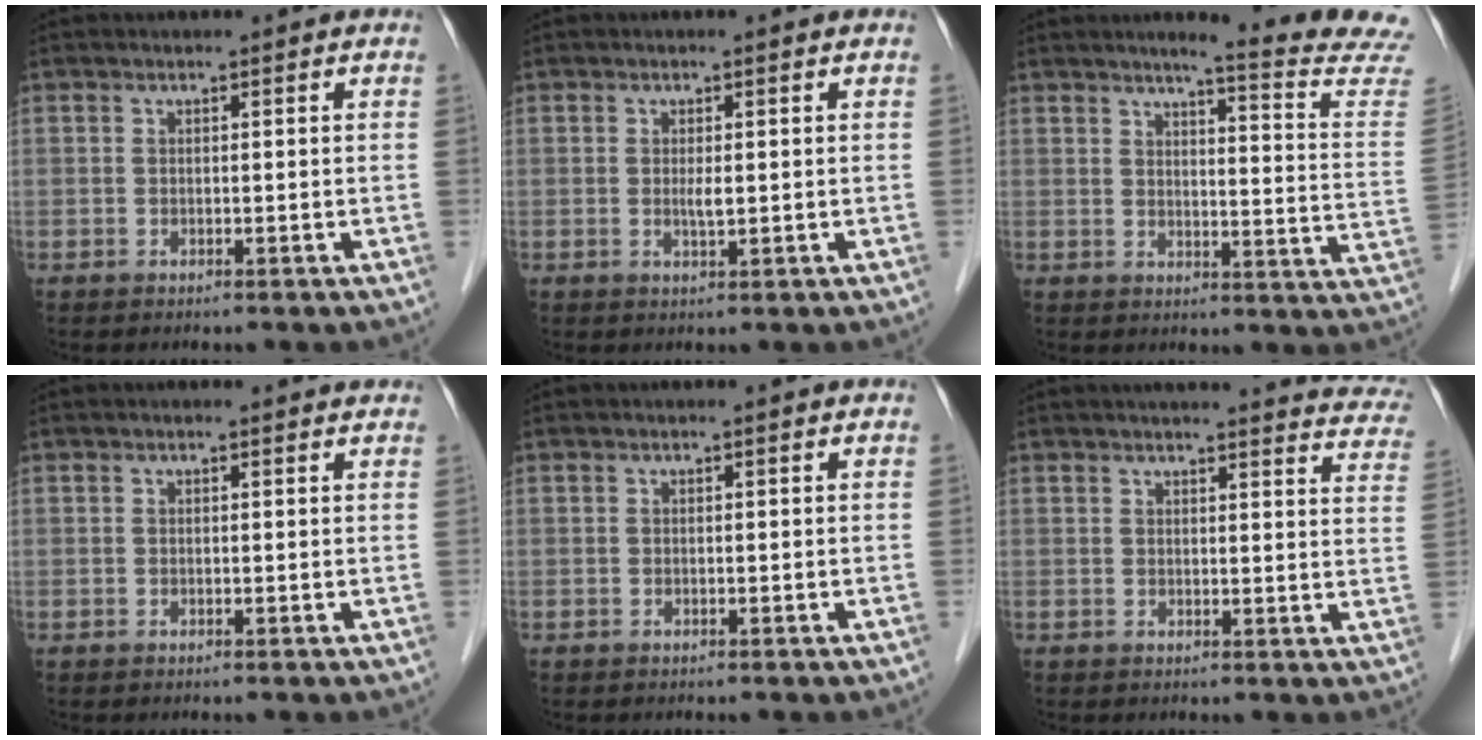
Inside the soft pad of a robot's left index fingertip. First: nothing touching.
{"total": 1.6, "force": [0.0, 0.3, 1.6], "torque": [-0.034, -0.003, 0.004]}
{"total": 14.7, "force": [13.6, -1.5, 5.4], "torque": [-0.069, -0.090, 0.144]}
{"total": 1.1, "force": [1.1, 0.2, 0.3], "torque": [-0.012, 0.003, 0.006]}
{"total": 0.0}
{"total": 20.7, "force": [19.5, 3.0, 6.3], "torque": [-0.066, -0.051, 0.201]}